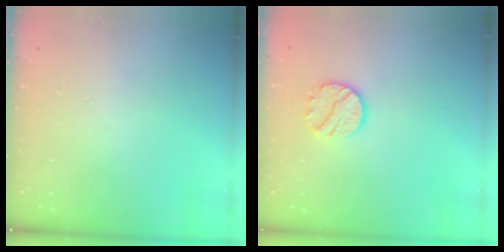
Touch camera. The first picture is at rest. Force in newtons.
{"total": 10.5, "press": 10.4, "slide": 0.8}